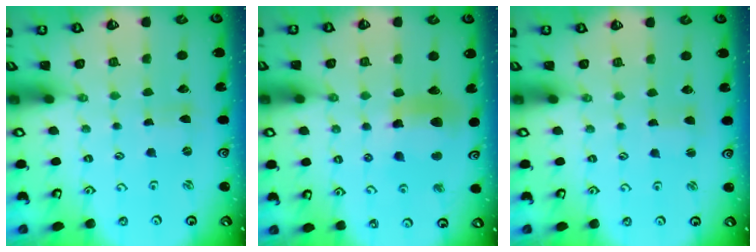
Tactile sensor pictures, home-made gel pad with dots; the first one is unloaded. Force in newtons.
{"total": 12.6, "press": 12.5, "slide": 1.8}
{"total": 1.4, "press": 1.4, "slide": 0.2}